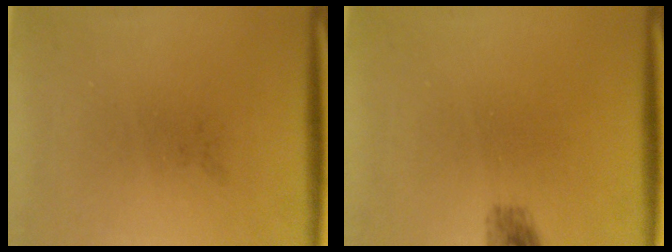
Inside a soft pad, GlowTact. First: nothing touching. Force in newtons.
{"total": 1.5}